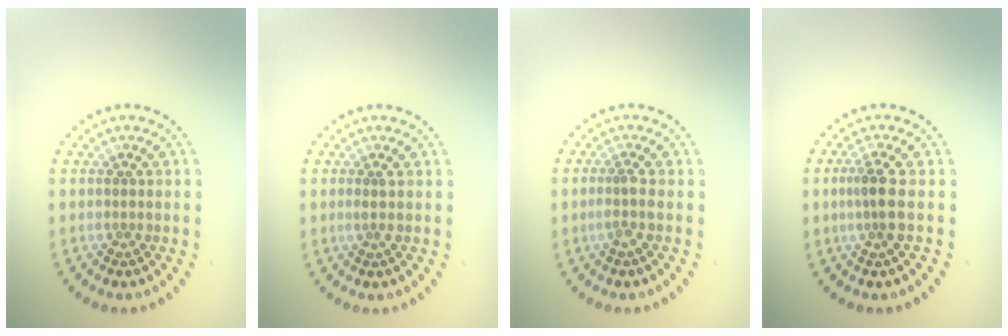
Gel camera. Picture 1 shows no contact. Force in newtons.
{"total": 0.6, "press": 0.3, "slide": 0.6}
{"total": 1.3, "press": 1.0, "slide": 0.9}
{"total": 2.2, "press": 1.8, "slide": 1.4}